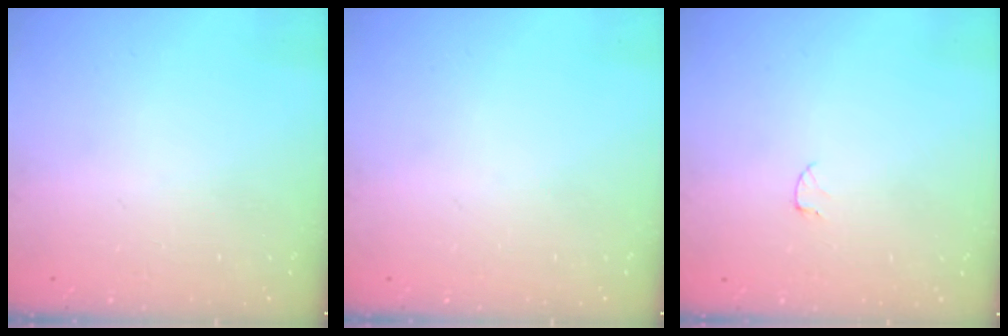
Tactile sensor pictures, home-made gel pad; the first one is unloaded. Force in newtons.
{"total": 0.0}
{"total": 2.6, "press": 2.6, "slide": 0.2}